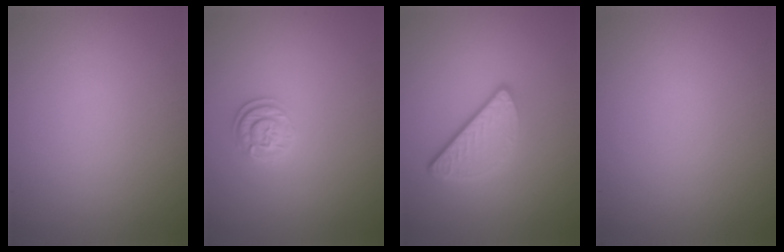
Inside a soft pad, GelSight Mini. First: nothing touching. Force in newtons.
{"total": 2.1, "press": 1.8, "slide": 1.2}
{"total": 3.4, "press": 2.6, "slide": 2.2}
{"total": 0.0}